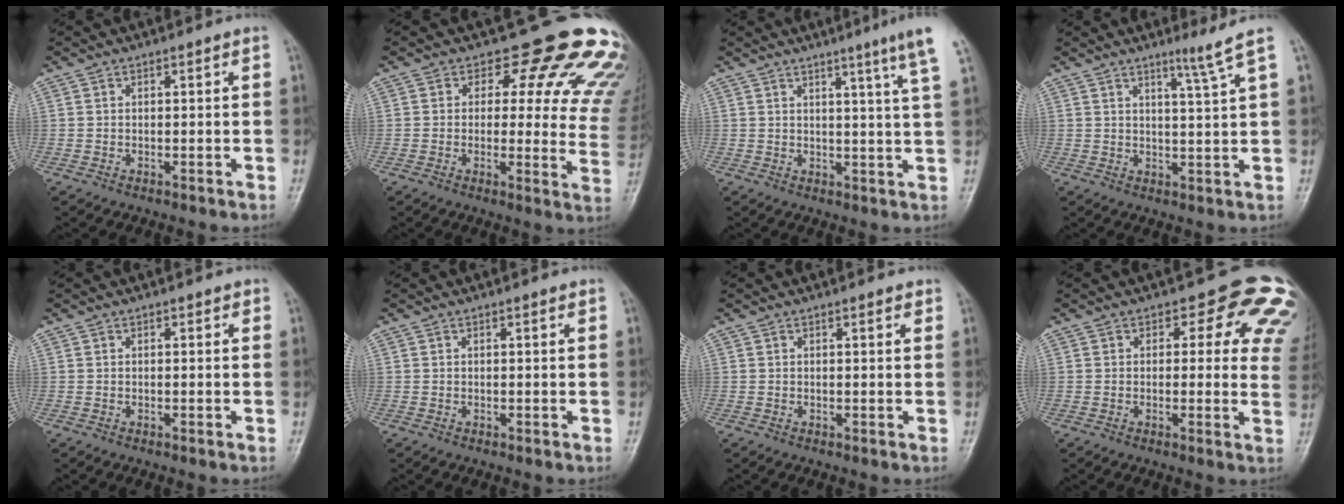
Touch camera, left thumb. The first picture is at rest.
{"total": 18.4, "force": [14.3, 8.1, 8.2], "torque": [-0.041, -0.095, 0.139]}
{"total": 7.9, "force": [5.3, -1.0, 5.8], "torque": [-0.075, -0.025, 0.058]}
{"total": 4.3, "force": [2.9, -1.4, 2.9], "torque": [-0.050, -0.029, 0.052]}
{"total": 0.6, "force": [0.4, 0.3, 0.3], "torque": [-0.001, -0.001, 0.001]}
{"total": 0.6, "force": [0.4, 0.1, 0.4], "torque": [-0.006, -0.001, 0.004]}
{"total": 1.3, "force": [0.9, 0.4, 0.9], "torque": [-0.010, -0.003, 0.010]}
{"total": 12.2, "force": [6.1, 6.9, 8.0], "torque": [-0.033, -0.019, 0.042]}